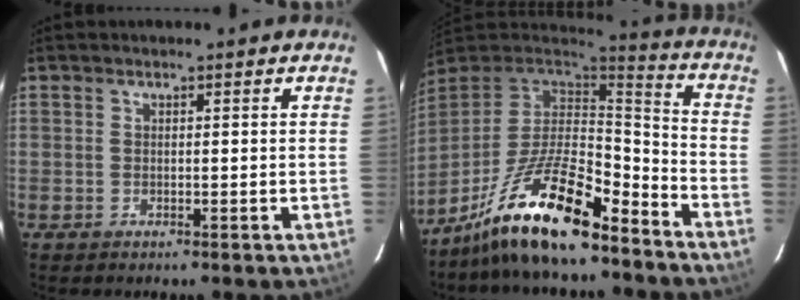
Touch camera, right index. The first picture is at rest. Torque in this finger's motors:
{"motor_torque": [1.19, -0.95, 1.05, 0.21]}